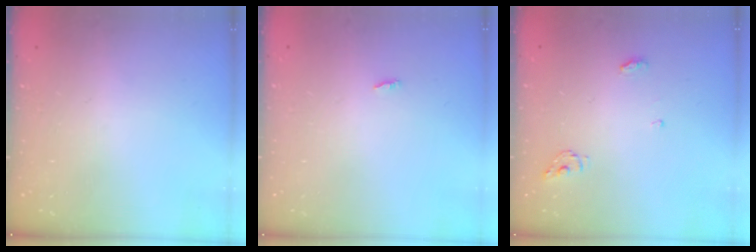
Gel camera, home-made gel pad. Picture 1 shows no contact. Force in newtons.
{"total": 1.8, "press": 1.8, "slide": 0.2}
{"total": 4.4, "press": 4.4, "slide": 0.3}